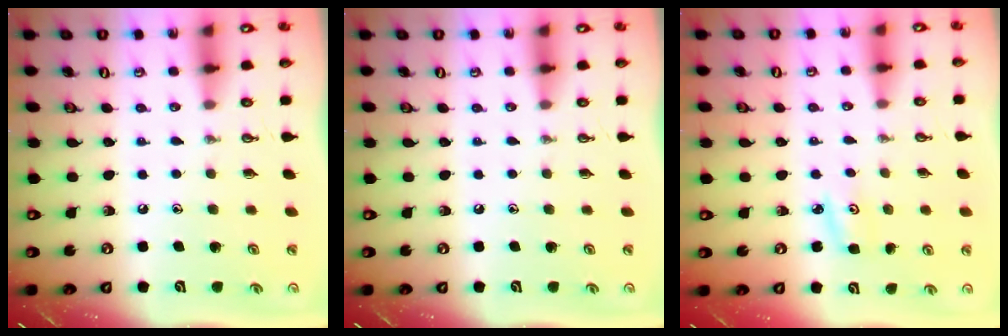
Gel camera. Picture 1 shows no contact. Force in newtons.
{"total": 0.0}
{"total": 4.1, "press": 4.1, "slide": 0.5}